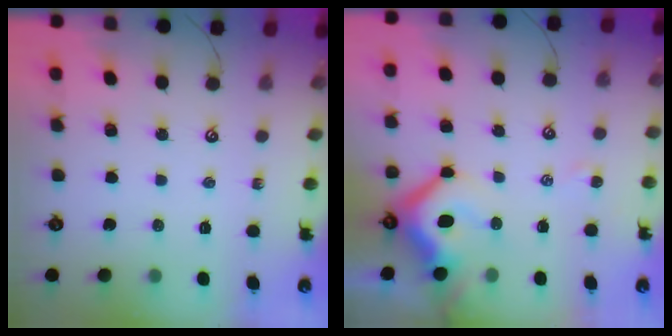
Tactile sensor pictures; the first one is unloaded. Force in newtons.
{"total": 9.7, "press": 9.6, "slide": 1.2}